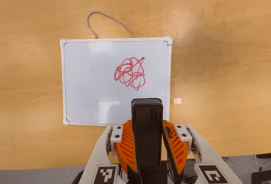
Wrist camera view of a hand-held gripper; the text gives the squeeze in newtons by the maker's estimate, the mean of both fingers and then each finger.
{"total": 4.2, "left": 2.9, "right": 5.5}